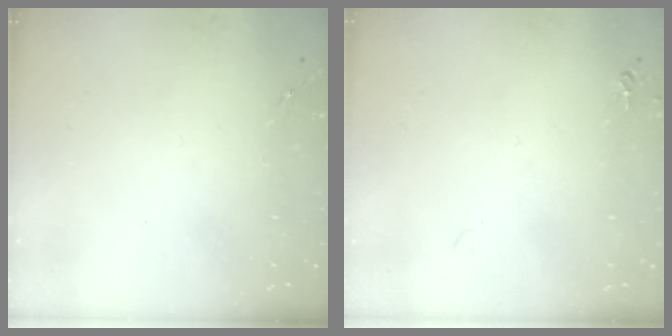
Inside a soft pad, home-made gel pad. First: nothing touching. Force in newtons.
{"total": 4.1, "press": 4.0, "slide": 0.7}